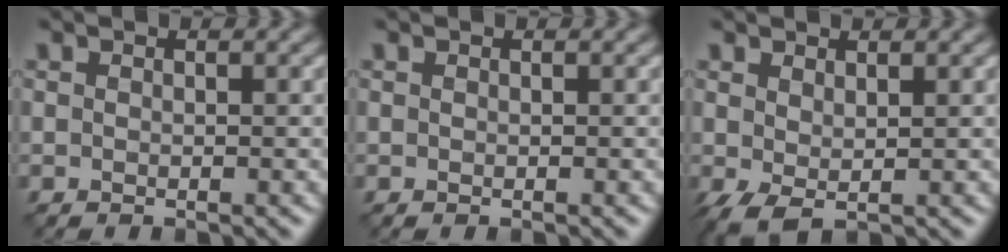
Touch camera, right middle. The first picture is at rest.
{"total": 0.0}
{"total": 1.7, "force": [0.1, 0.3, 1.7], "torque": [-0.042, -0.002, 0.002]}